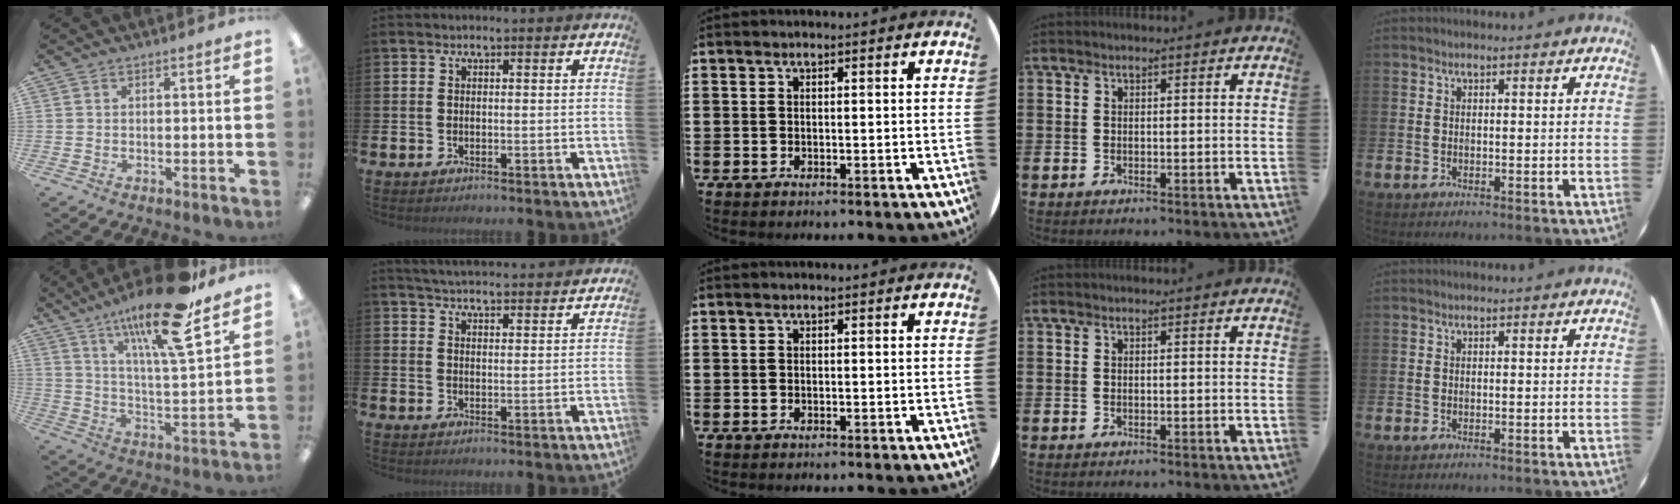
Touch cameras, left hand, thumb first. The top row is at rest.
{"thumb": {"total": 19.9, "force": [13.6, 4.2, 13.9], "torque": [-0.238, -0.071, 0.217]}, "index": {"total": 4.8, "force": [4.8, 0.0, 0.2], "torque": [-0.017, -0.034, 0.084]}}